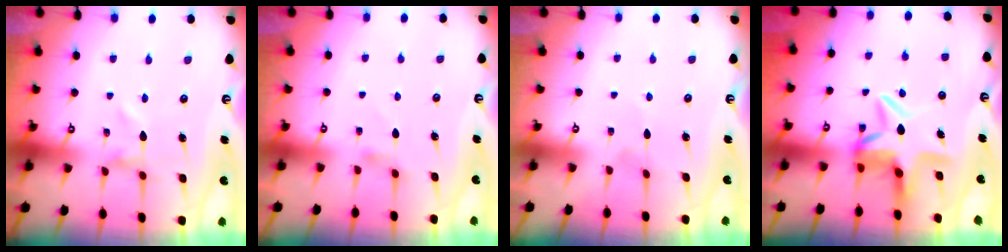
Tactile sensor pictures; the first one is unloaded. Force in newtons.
{"total": 1.6, "press": 1.6, "slide": 0.4}
{"total": 0.8, "press": 0.8, "slide": 0.2}
{"total": 8.9, "press": 8.3, "slide": 3.0}